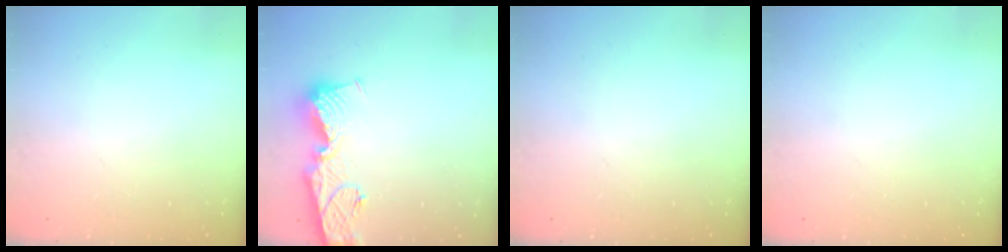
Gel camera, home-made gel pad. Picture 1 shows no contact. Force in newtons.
{"total": 13.6, "press": 13.5, "slide": 1.5}
{"total": 0.0}
{"total": 0.0}